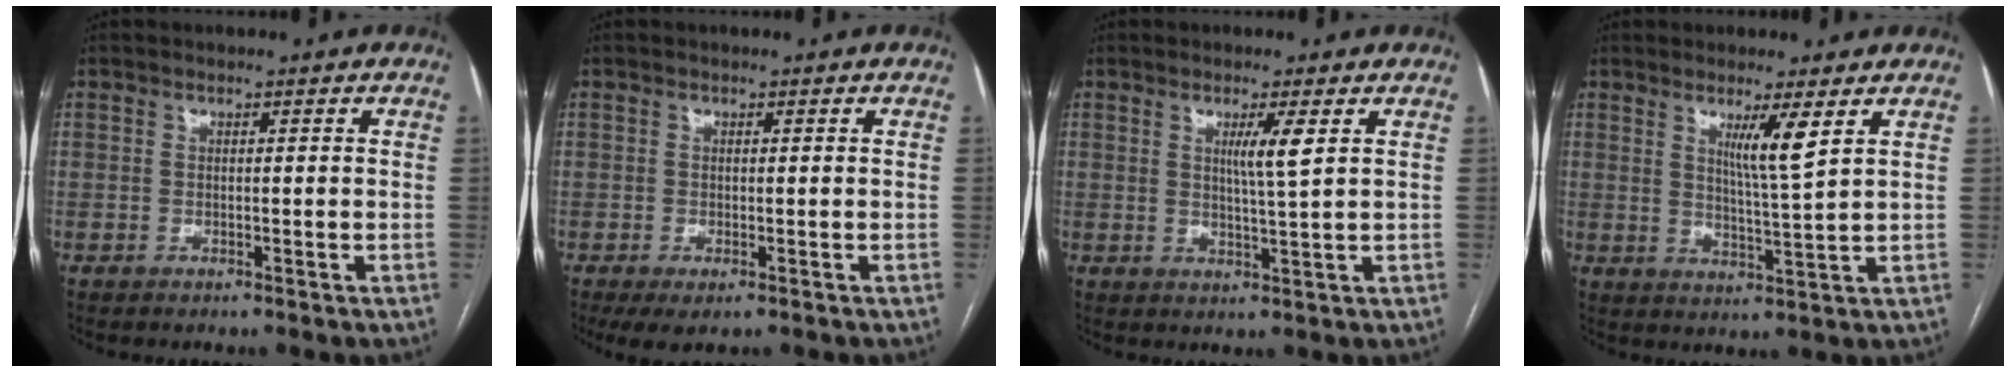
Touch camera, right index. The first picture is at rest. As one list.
[{"total": 3.6, "force": [-2.1, 1.4, 2.6], "torque": [-0.040, -0.008, -0.028]}, {"total": 3.8, "force": [1.4, -0.5, 3.5], "torque": [-0.063, -0.006, 0.023]}, {"total": 5.1, "force": [2.6, -0.9, 4.3], "torque": [-0.075, -0.017, 0.046]}]